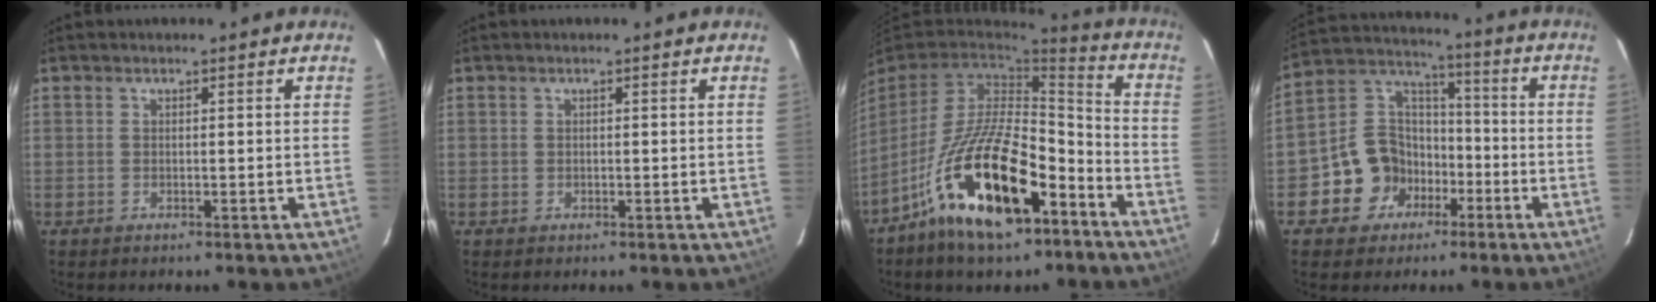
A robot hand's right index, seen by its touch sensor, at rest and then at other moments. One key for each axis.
{"total": 0.0}
{"total": 20.2, "fx": -11.5, "fy": 8.0, "fz": 14.6, "tx": -0.275, "ty": -0.010, "tz": -0.195}
{"total": 10.7, "fx": -4.6, "fy": 9.2, "fz": 3.0, "tx": -0.079, "ty": 0.043, "tz": -0.069}